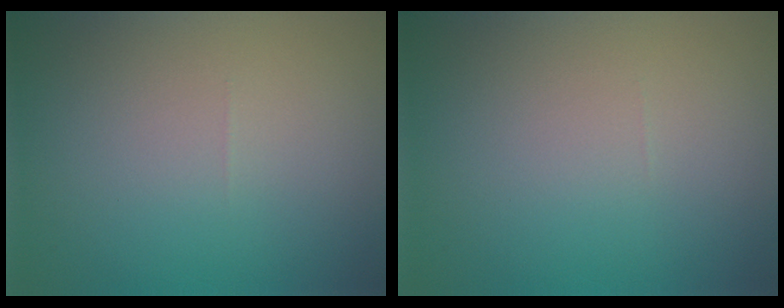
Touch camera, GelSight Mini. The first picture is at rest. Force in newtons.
{"total": 0.0}